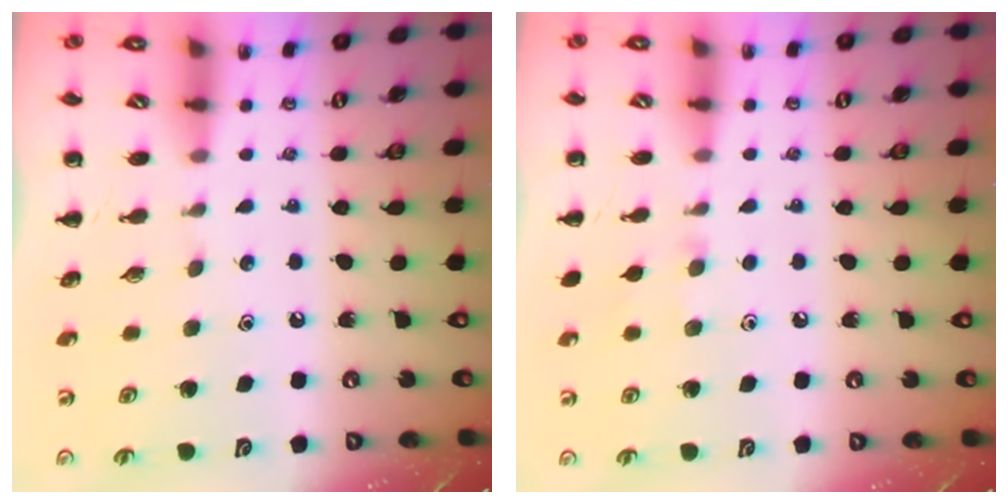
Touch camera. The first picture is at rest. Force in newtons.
{"total": 4.6, "press": 4.2, "slide": 1.7}